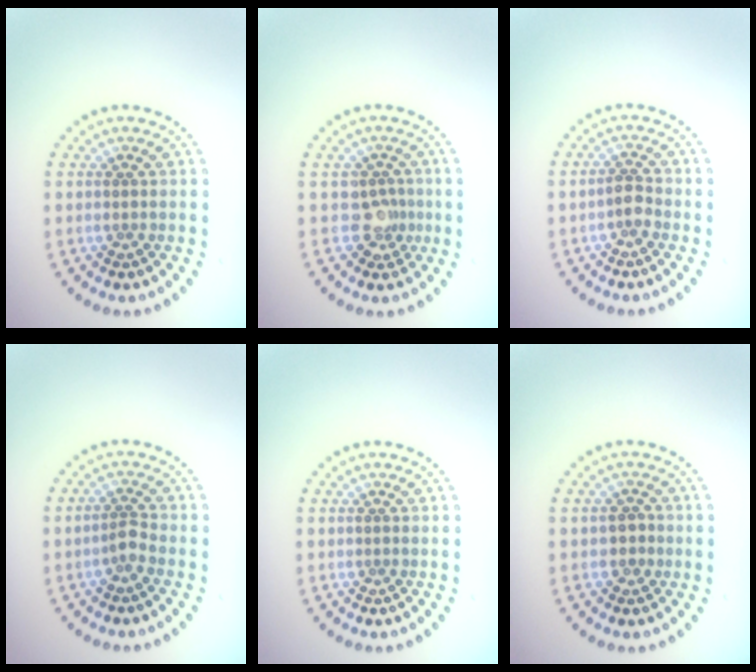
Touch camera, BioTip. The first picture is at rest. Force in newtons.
{"total": 2.1, "press": 1.5, "slide": 1.4}
{"total": 1.6, "press": 1.4, "slide": 0.8}
{"total": 1.6, "press": 1.2, "slide": 1.0}
{"total": 0.0}
{"total": 1.3, "press": 1.1, "slide": 0.6}